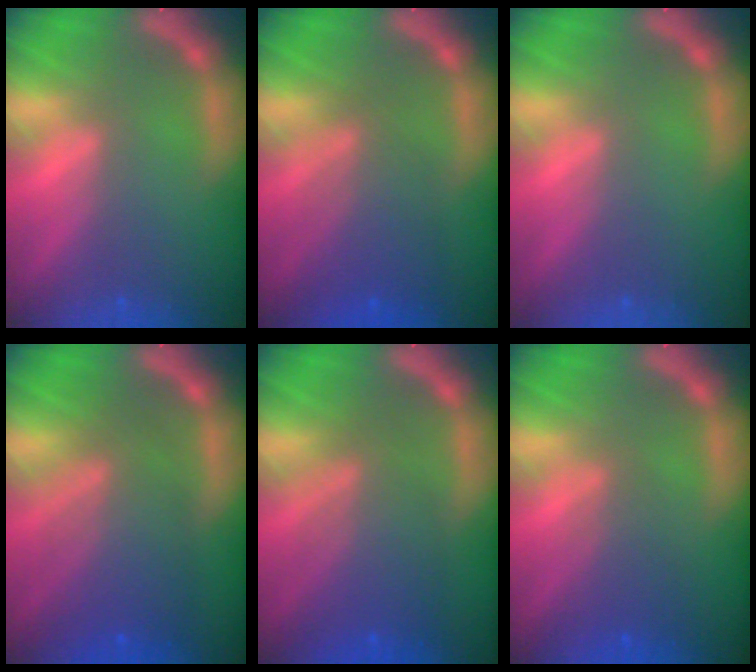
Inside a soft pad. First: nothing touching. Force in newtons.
{"total": 5.6}
{"total": 0.0}
{"total": 7.5}
{"total": 6.6}
{"total": 3.1}